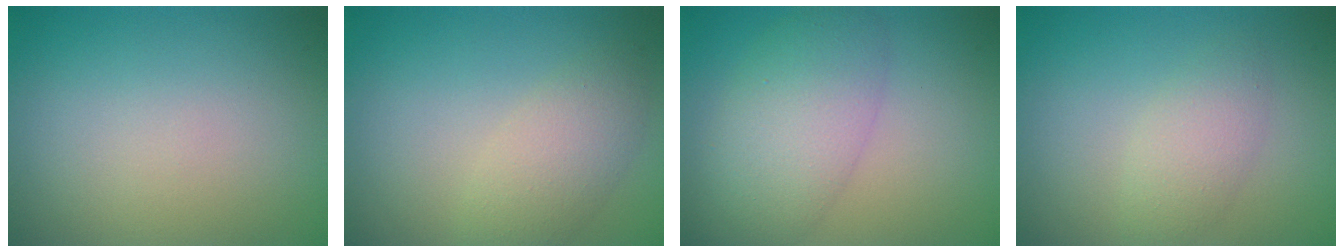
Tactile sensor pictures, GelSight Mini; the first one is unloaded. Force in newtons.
{"total": 3.2, "press": 3.2, "slide": 0.2}
{"total": 5.7, "press": 5.7, "slide": 0.2}
{"total": 2.4, "press": 2.4, "slide": 0.1}